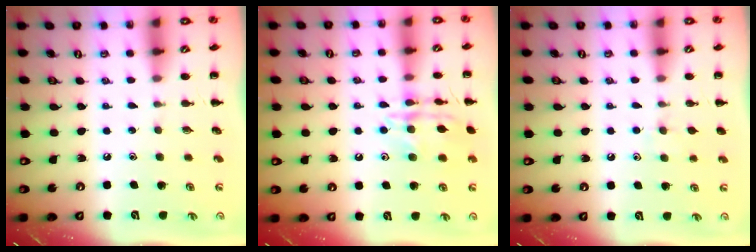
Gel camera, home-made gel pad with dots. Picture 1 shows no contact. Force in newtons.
{"total": 14.0, "press": 13.9, "slide": 0.7}
{"total": 5.4, "press": 5.1, "slide": 1.7}